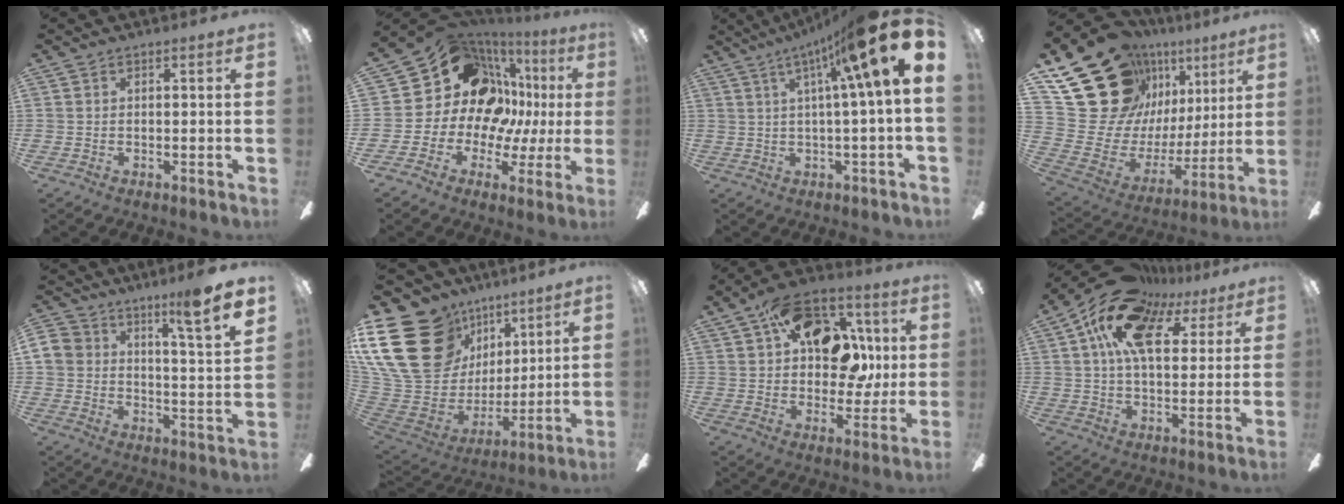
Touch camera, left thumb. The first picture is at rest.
{"total": 19.4, "force": [7.9, 15.2, 9.1], "torque": [-0.161, -0.069, 0.162]}
{"total": 17.1, "force": [8.0, 2.6, 14.9], "torque": [-0.213, -0.059, 0.108]}
{"total": 26.5, "force": [15.8, 17.6, 11.9], "torque": [-0.199, -0.106, 0.332]}
{"total": 13.7, "force": [9.7, 5.0, 8.2], "torque": [-0.129, -0.059, 0.168]}
{"total": 28.1, "force": [11.8, 20.1, 15.6], "torque": [-0.319, -0.065, 0.257]}
{"total": 20.7, "force": [7.2, 13.5, 13.9], "torque": [-0.209, -0.013, 0.131]}
{"total": 18.4, "force": [9.0, 9.8, 12.7], "torque": [-0.251, -0.021, 0.160]}